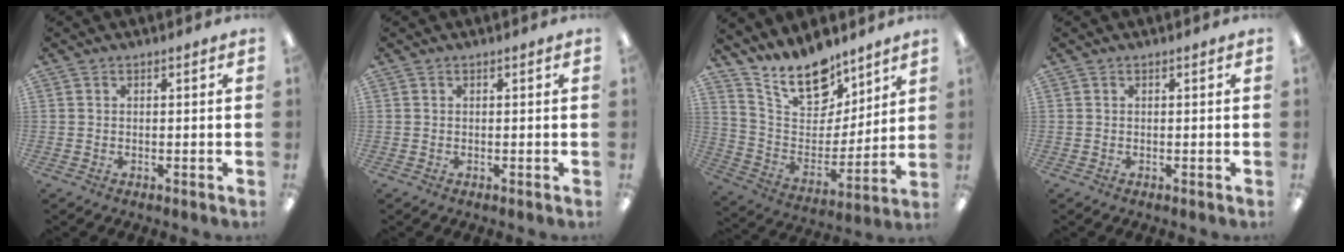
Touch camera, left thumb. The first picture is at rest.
{"total": 0.0}
{"total": 16.4, "force": [13.0, 7.8, 6.4], "torque": [-0.127, -0.082, 0.239]}
{"total": 0.0}